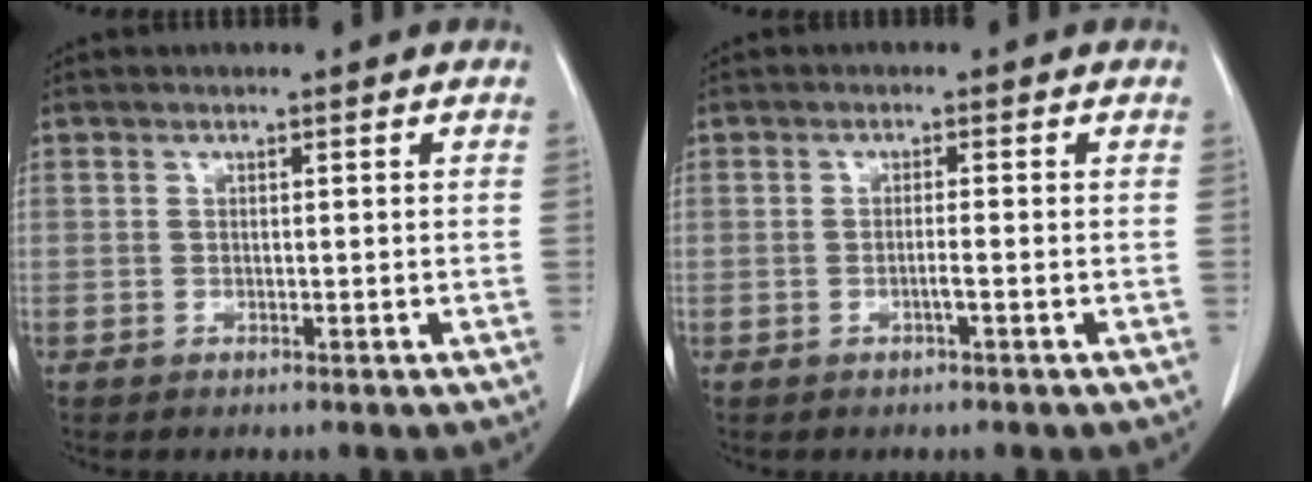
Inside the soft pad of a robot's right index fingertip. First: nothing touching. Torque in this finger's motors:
{"motor_torque": [-0.09, 0.02, -0.02, -0.01]}